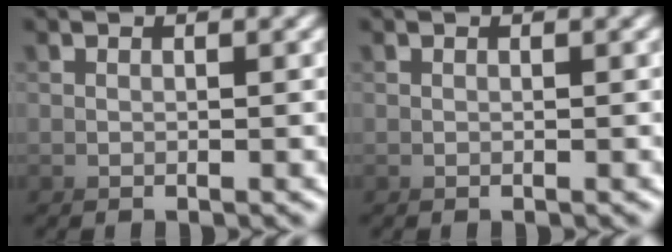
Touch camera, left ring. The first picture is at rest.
{"total": 0.0}